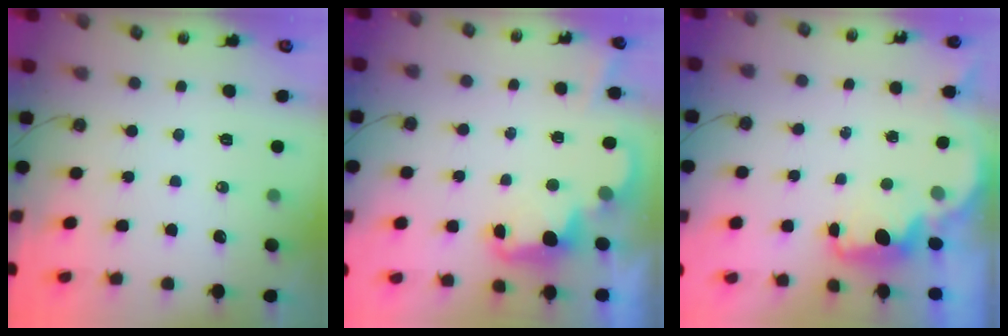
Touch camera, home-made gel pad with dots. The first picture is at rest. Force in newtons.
{"total": 2.3, "press": 2.3, "slide": 0.5}
{"total": 1.8, "press": 1.6, "slide": 0.7}